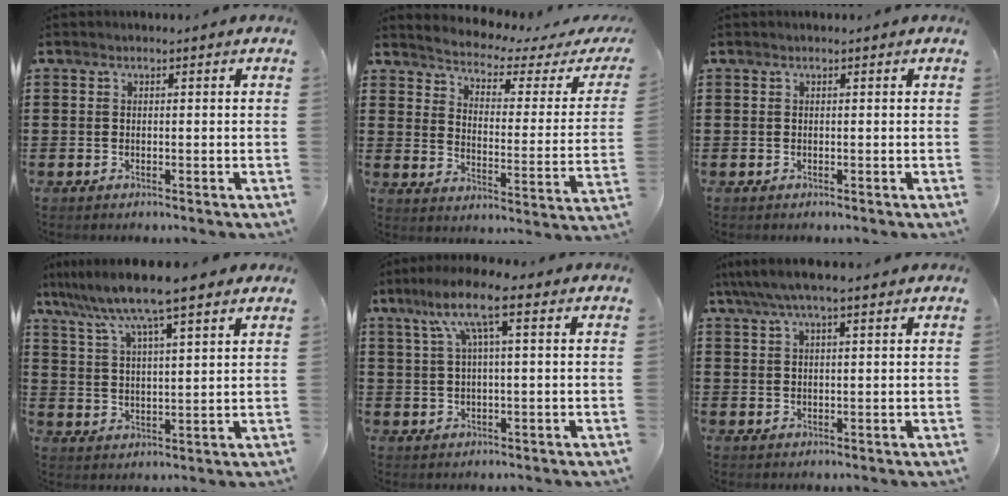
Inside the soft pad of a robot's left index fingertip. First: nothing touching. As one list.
[{"total": 2.5, "force": [2.3, 0.4, 0.9], "torque": [-0.038, -0.025, 0.027]}, {"total": 0.0}, {"total": 8.2, "force": [6.7, 0.2, 4.7], "torque": [-0.115, -0.025, 0.115]}, {"total": 7.9, "force": [3.0, 1.2, 7.3], "torque": [-0.147, 0.009, 0.048]}, {"total": 4.5, "force": [3.2, 0.7, 3.0], "torque": [-0.065, 0.000, 0.057]}]